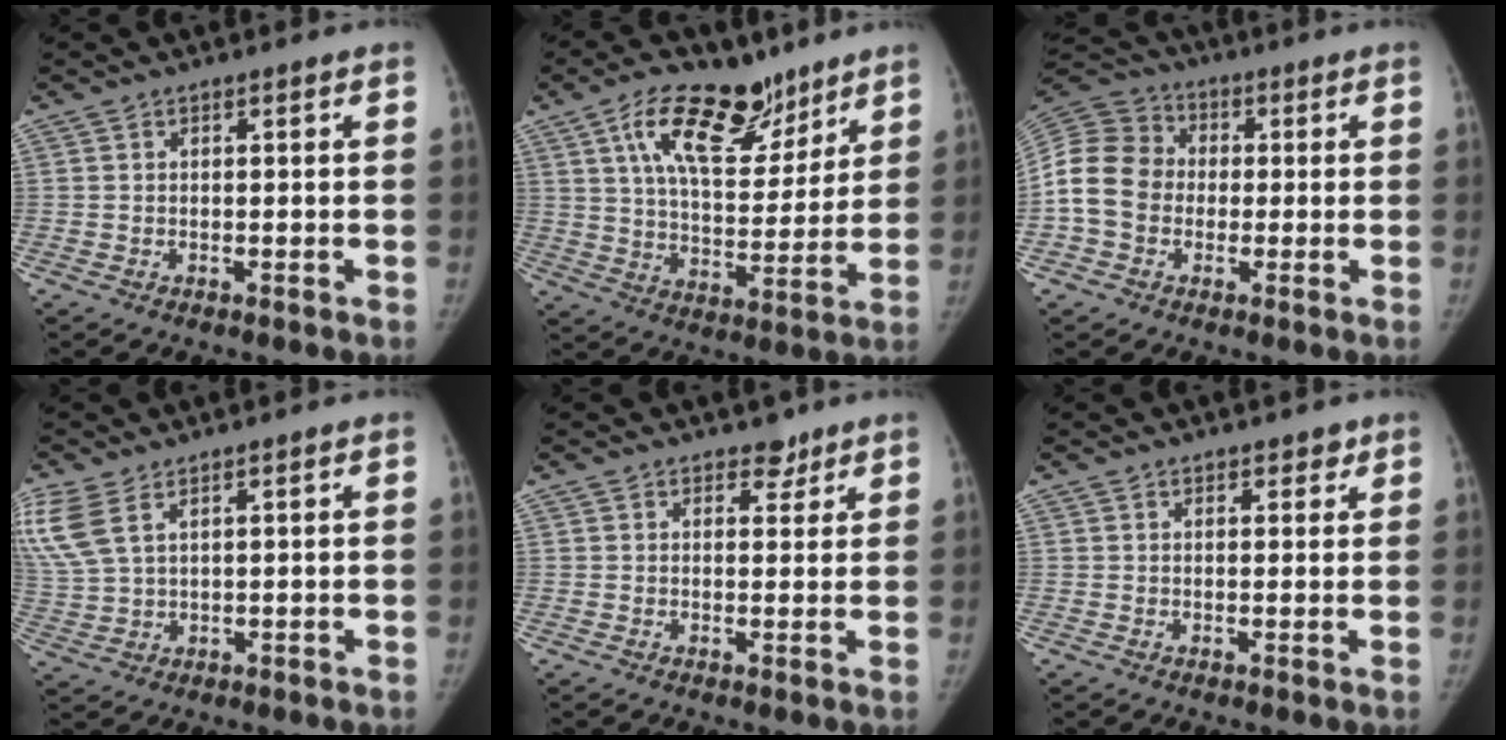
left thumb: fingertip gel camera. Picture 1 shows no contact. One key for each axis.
{"total": 17.8, "fx": 10.4, "fy": 8.9, "fz": 11.4, "tx": -0.140, "ty": -0.046, "tz": 0.175}
{"total": 12.4, "fx": -0.8, "fy": 10.6, "fz": 6.5, "tx": -0.113, "ty": 0.031, "tz": -0.027}
{"total": 10.5, "fx": 5.2, "fy": 5.6, "fz": 7.3, "tx": -0.197, "ty": 0.000, "tz": 0.114}
{"total": 2.6, "fx": 2.0, "fy": 1.6, "fz": 0.5, "tx": 0.014, "ty": -0.011, "tz": 0.023}
{"total": 2.1, "fx": 1.6, "fy": 1.2, "fz": 0.8, "tx": 0.009, "ty": -0.008, "tz": 0.017}